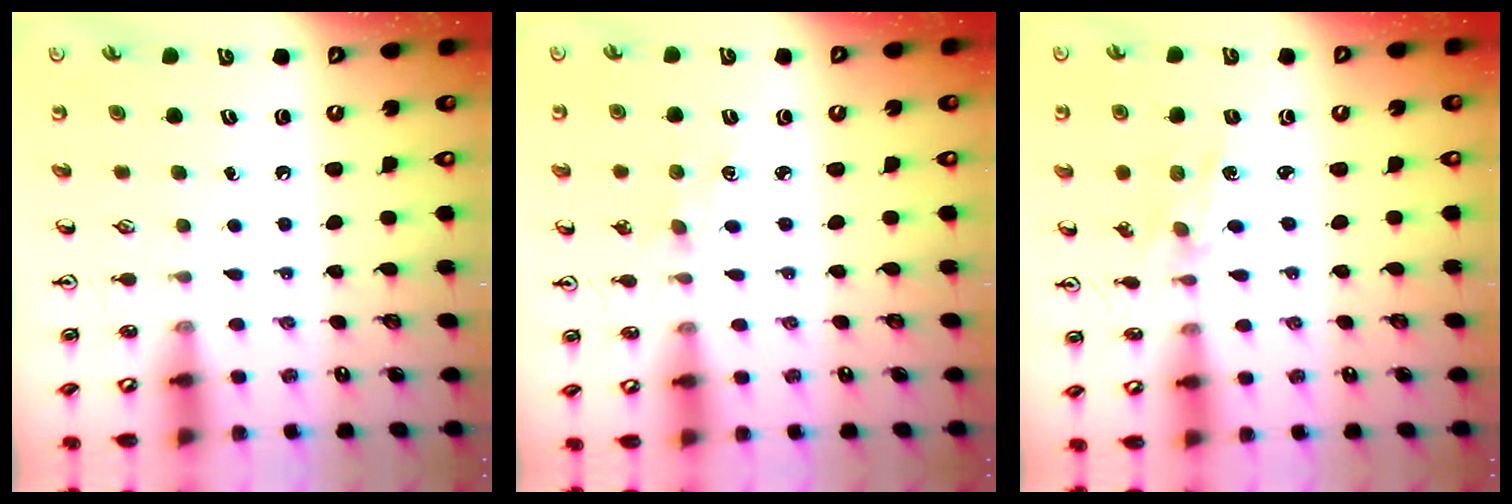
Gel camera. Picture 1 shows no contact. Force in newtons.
{"total": 3.9, "press": 3.8, "slide": 0.5}
{"total": 1.1, "press": 1.1, "slide": 0.3}